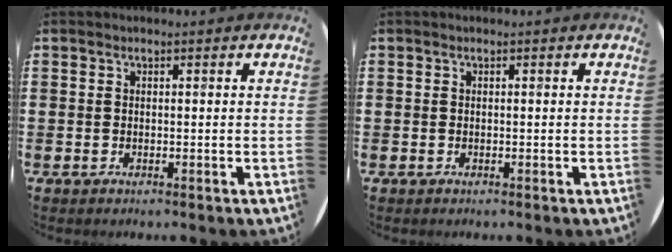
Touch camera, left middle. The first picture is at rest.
{"total": 0.0}